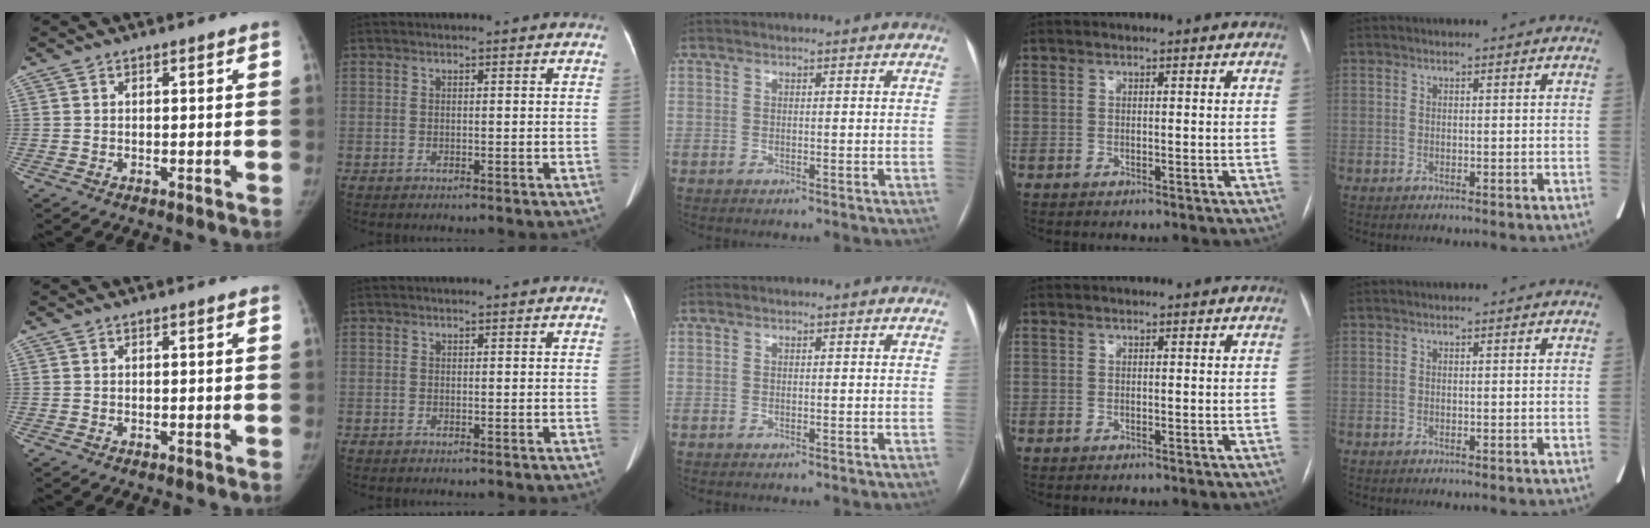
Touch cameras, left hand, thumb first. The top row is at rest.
{}